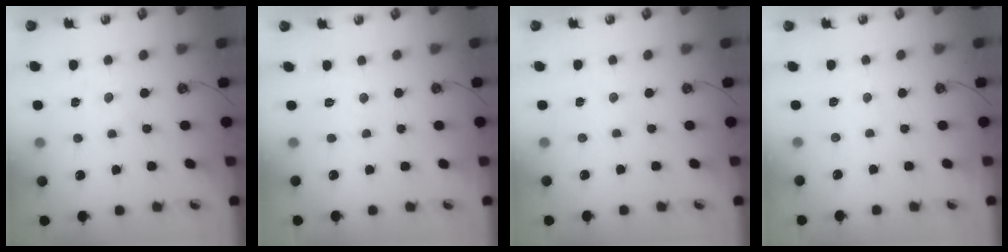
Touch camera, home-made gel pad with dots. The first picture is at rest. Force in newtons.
{"total": 5.2, "press": 5.1, "slide": 0.6}
{"total": 2.5, "press": 2.5, "slide": 0.4}
{"total": 3.5, "press": 3.5, "slide": 0.5}